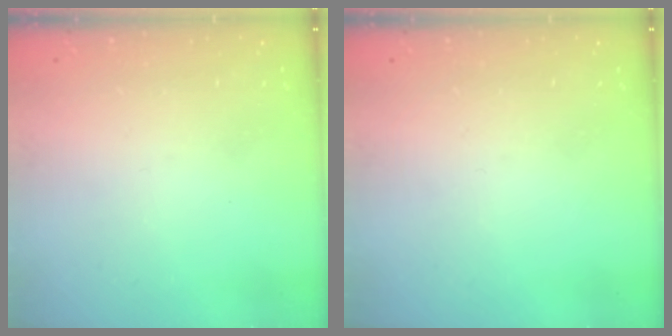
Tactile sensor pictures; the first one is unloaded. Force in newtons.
{"total": 0.0}